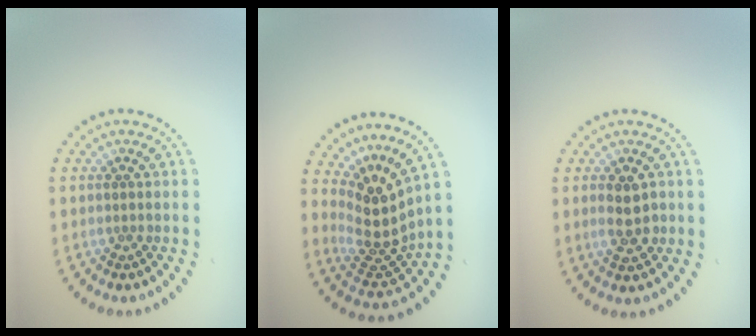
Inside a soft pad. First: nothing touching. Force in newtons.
{"total": 4.1, "press": 2.7, "slide": 3.0}
{"total": 2.7, "press": 2.7, "slide": 0.0}